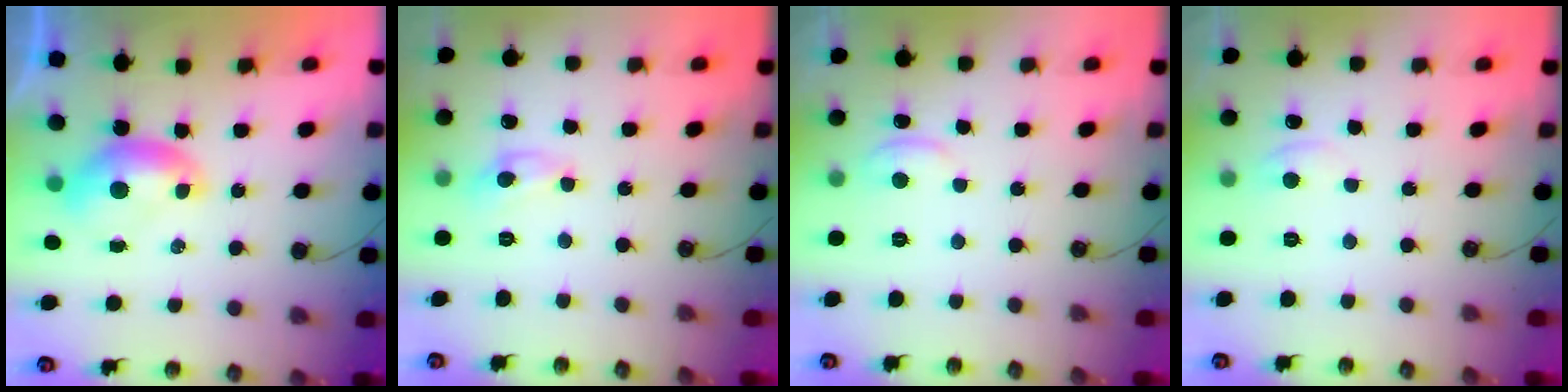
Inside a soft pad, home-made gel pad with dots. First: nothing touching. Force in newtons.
{"total": 2.4, "press": 2.4, "slide": 0.3}
{"total": 2.1, "press": 2.1, "slide": 0.2}
{"total": 1.2, "press": 1.2, "slide": 0.3}